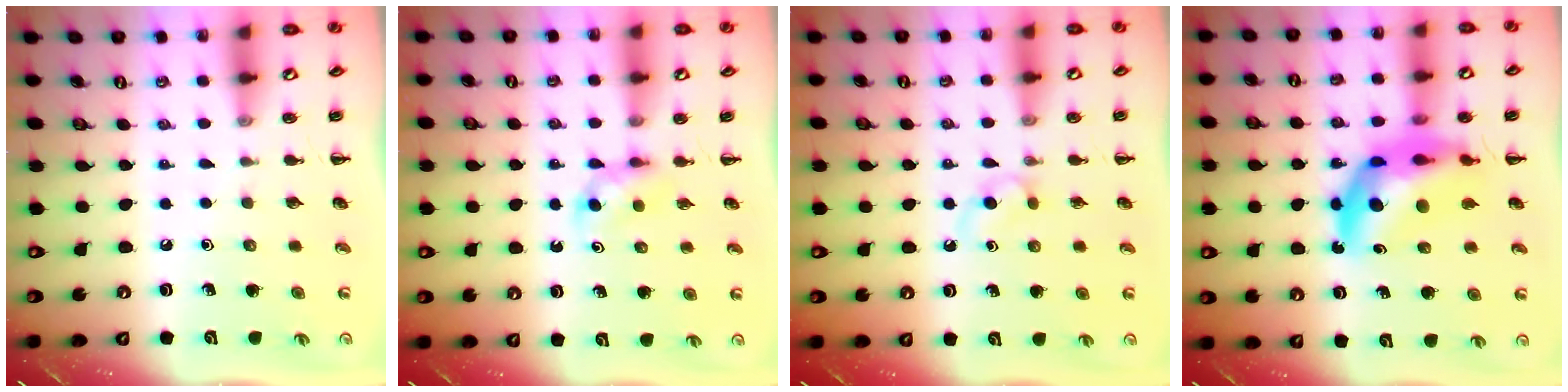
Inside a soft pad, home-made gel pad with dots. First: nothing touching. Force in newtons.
{"total": 3.7, "press": 3.4, "slide": 1.4}
{"total": 2.7, "press": 2.5, "slide": 1.2}
{"total": 12.9, "press": 12.4, "slide": 3.6}